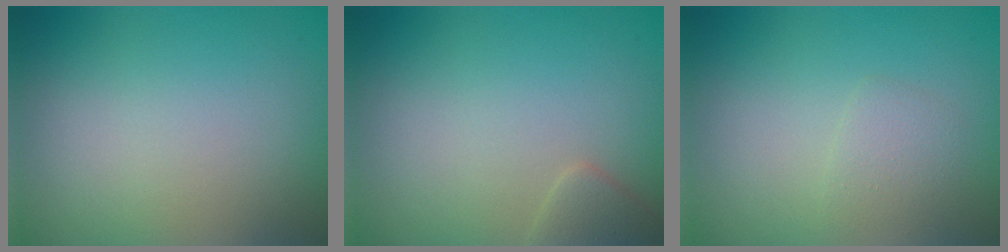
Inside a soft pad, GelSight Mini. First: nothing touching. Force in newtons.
{"total": 1.5, "press": 1.5, "slide": 0.1}
{"total": 1.5, "press": 1.5, "slide": 0.2}